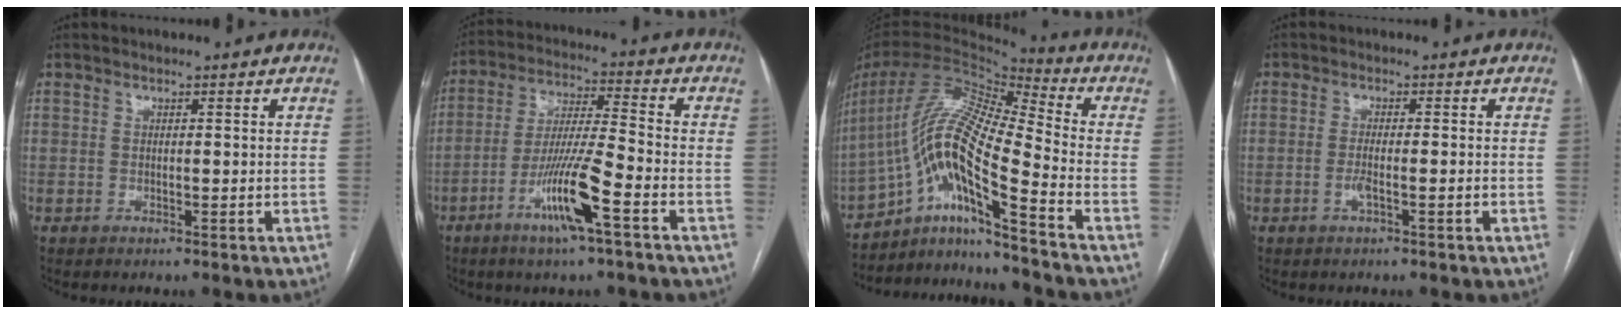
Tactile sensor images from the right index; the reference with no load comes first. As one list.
[{"total": 11.4, "force": [-5.5, 0.2, 10.0], "torque": [-0.193, -0.009, -0.105]}, {"total": 15.8, "force": [-9.2, 0.4, 12.8], "torque": [-0.258, 0.018, -0.166]}, {"total": 2.3, "force": [-0.9, 0.2, 2.1], "torque": [-0.038, -0.001, -0.015]}]